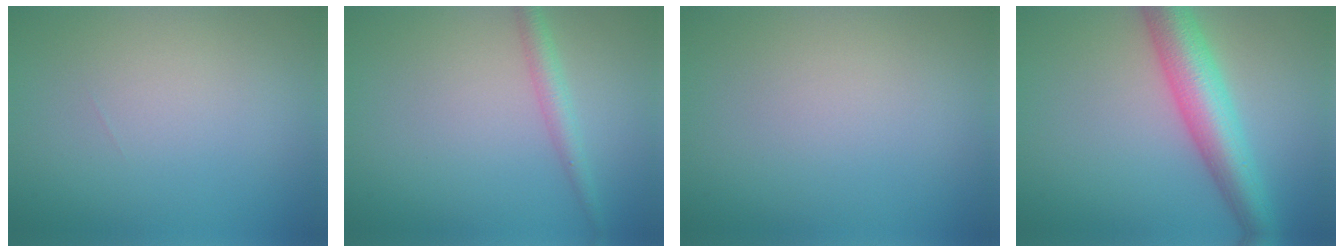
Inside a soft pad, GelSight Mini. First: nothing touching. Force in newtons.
{"total": 2.0, "press": 2.0, "slide": 0.0}
{"total": 0.0}
{"total": 6.9, "press": 6.9, "slide": 0.2}